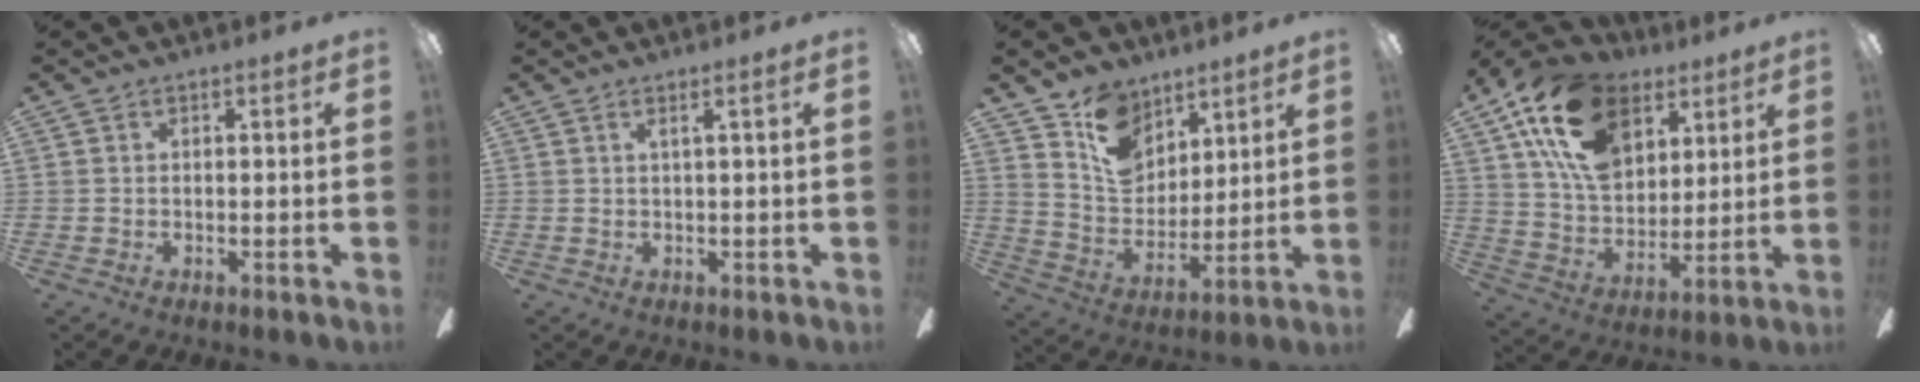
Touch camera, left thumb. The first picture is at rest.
{"total": 1.7, "force": [0.7, -0.1, 1.6], "torque": [-0.031, -0.001, 0.010]}
{"total": 12.6, "force": [8.6, 8.1, 4.3], "torque": [-0.081, -0.046, 0.168]}
{"total": 20.3, "force": [11.1, 12.7, 11.4], "torque": [-0.224, -0.037, 0.203]}